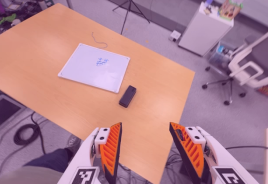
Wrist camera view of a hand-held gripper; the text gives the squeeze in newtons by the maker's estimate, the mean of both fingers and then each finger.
{"total": 0.0}